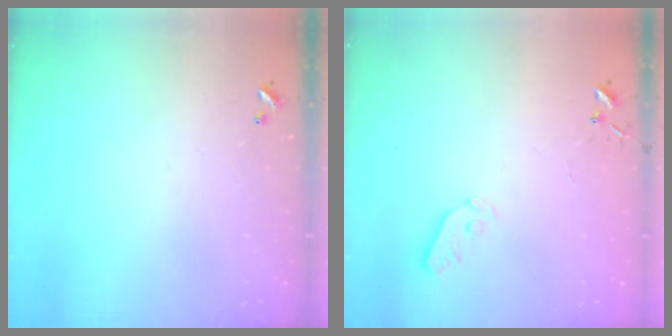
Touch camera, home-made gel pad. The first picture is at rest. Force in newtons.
{"total": 3.6, "press": 3.5, "slide": 0.7}